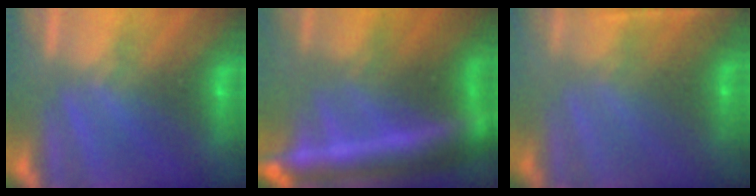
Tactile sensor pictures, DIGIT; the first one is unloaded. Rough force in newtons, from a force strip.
{"total": 8.6}
{"total": 1.7}